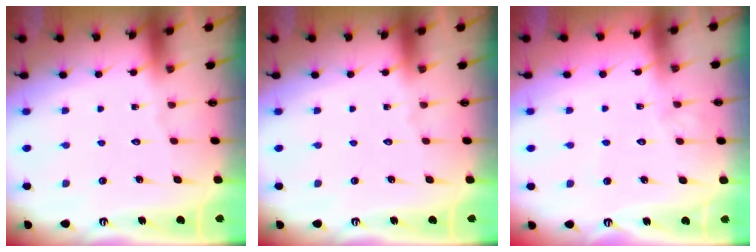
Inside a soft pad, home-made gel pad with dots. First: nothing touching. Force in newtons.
{"total": 0.0}
{"total": 4.0, "press": 4.0, "slide": 0.3}